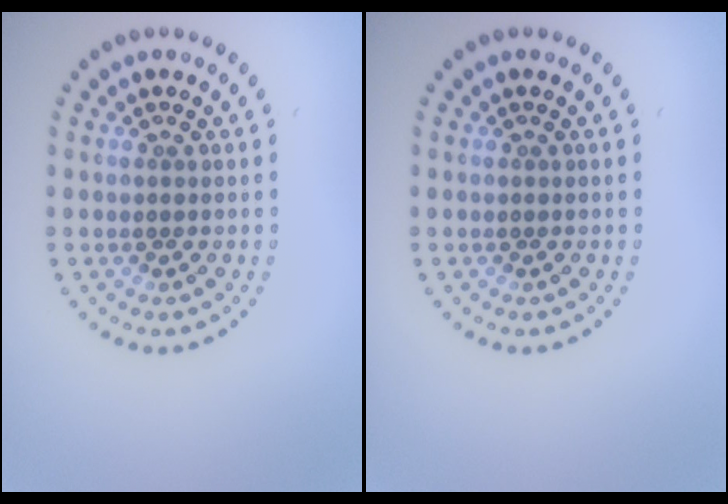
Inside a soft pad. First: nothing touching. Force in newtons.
{"total": 0.0}